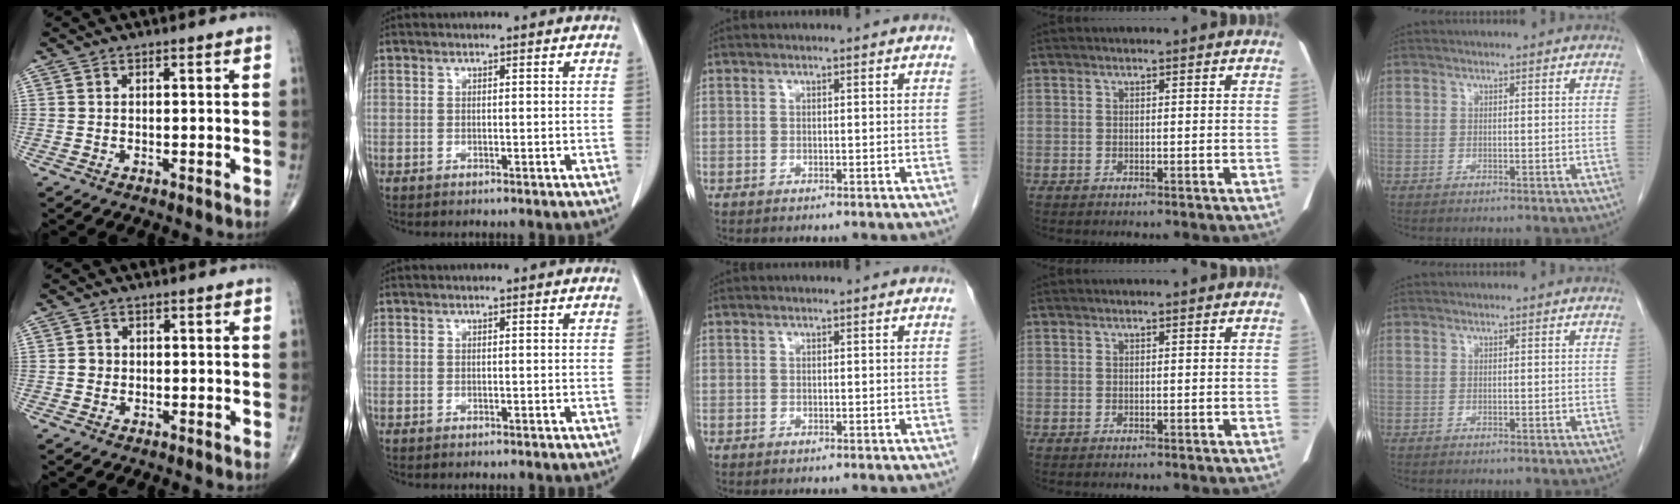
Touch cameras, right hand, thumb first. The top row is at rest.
{"thumb": {"total": 1.7, "force": [-0.2, 1.6, 0.5], "torque": [-0.001, 0.005, -0.005]}}